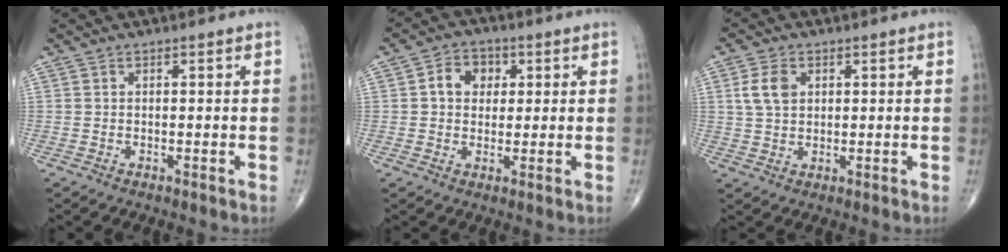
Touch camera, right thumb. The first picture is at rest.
{"total": 5.9, "force": [1.3, 4.7, 3.3], "torque": [-0.029, 0.007, 0.014]}
{"total": 5.2, "force": [1.5, 3.6, 3.5], "torque": [-0.062, -0.001, 0.029]}